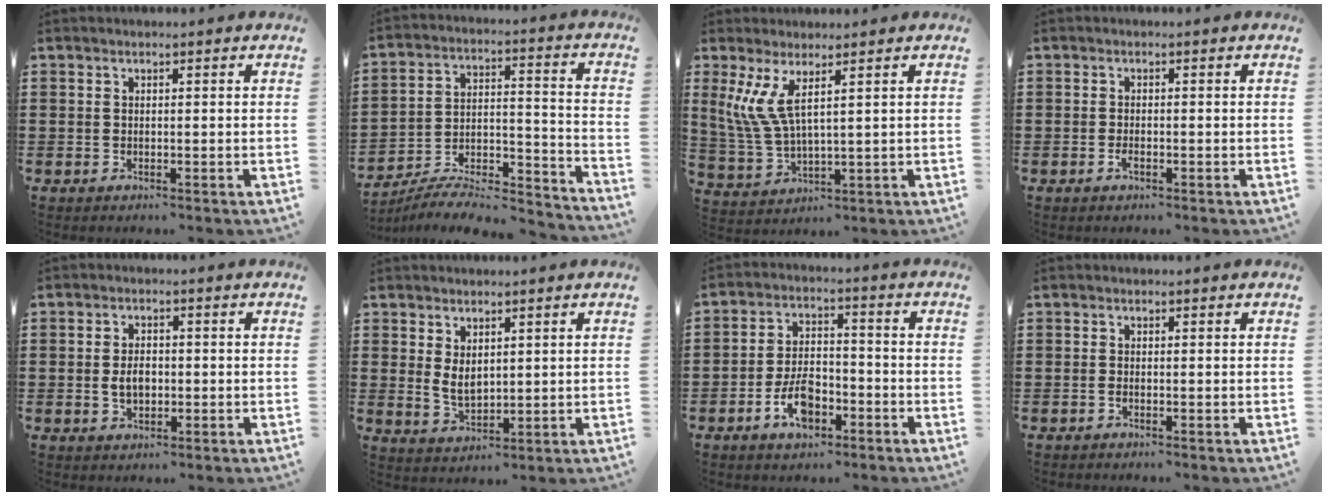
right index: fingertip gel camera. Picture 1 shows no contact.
{"total": 7.3, "force": [-6.6, 1.7, 2.7], "torque": [-0.039, 0.007, -0.129]}
{"total": 6.6, "force": [2.9, 1.9, 5.6], "torque": [-0.151, -0.010, 0.044]}
{"total": 1.2, "force": [-0.5, 0.5, 1.0], "torque": [-0.019, -0.003, -0.008]}
{"total": 3.2, "force": [-0.4, 2.1, 2.4], "torque": [-0.040, 0.003, -0.010]}
{"total": 3.5, "force": [1.5, 2.0, 2.4], "torque": [-0.043, 0.001, 0.026]}
{"total": 7.0, "force": [-3.3, 3.6, 5.0], "torque": [-0.108, 0.005, -0.063]}
{"total": 0.6, "force": [-0.4, 0.0, 0.5], "torque": [-0.010, -0.005, -0.006]}